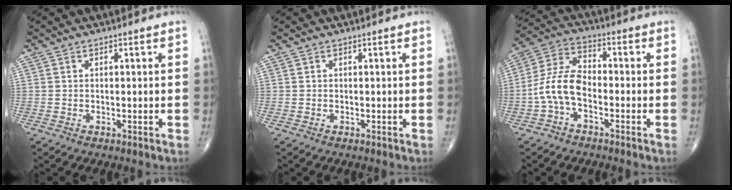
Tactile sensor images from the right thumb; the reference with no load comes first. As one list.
[{"total": 0.0}, {"total": 8.7, "force": [-2.7, 4.8, 6.7], "torque": [-0.136, 0.035, -0.062]}]